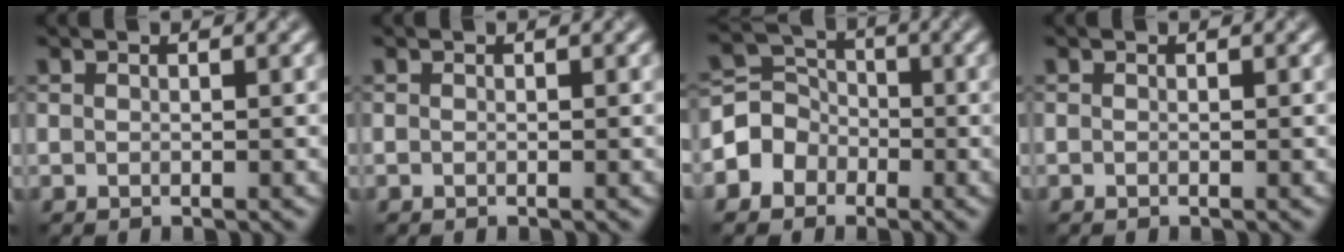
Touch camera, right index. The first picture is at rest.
{"total": 0.0}
{"total": 3.5, "force": [-1.5, 3.1, 0.8], "torque": [-0.006, 0.011, -0.039]}
{"total": 0.0}